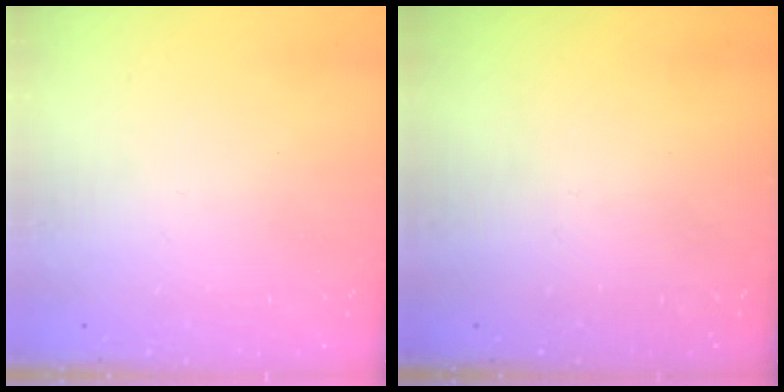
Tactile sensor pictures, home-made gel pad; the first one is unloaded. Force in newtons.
{"total": 0.0}